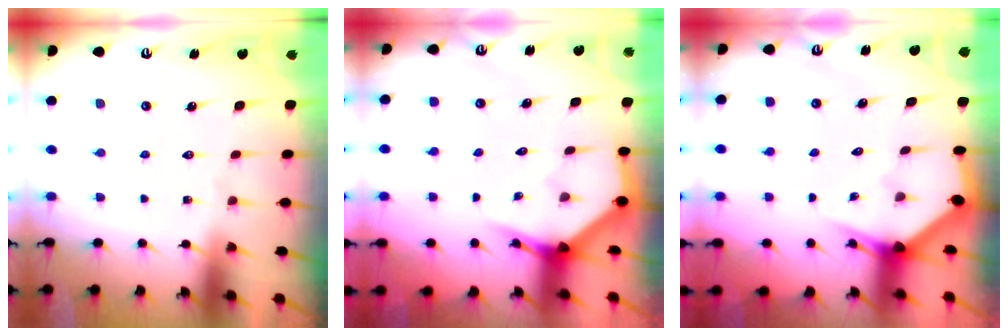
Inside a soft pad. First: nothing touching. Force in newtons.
{"total": 3.8, "press": 3.8, "slide": 0.2}
{"total": 2.7, "press": 2.7, "slide": 0.1}